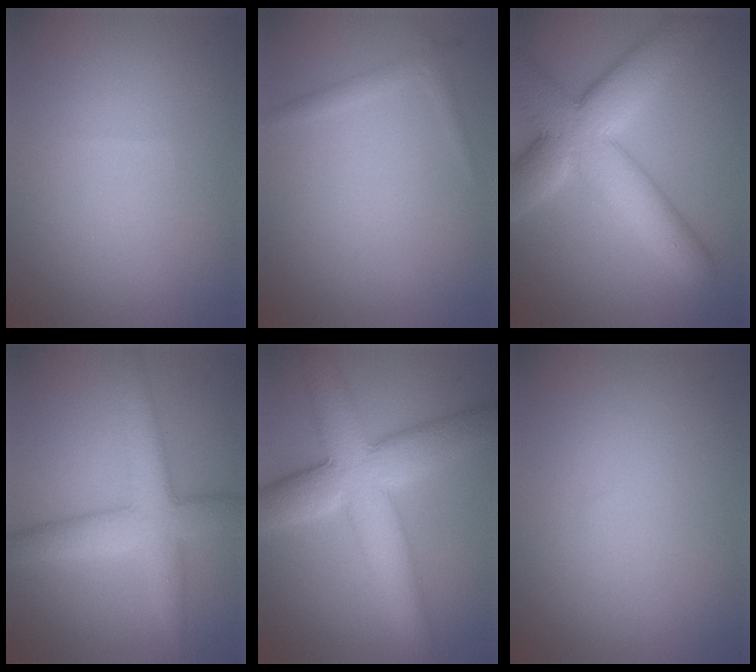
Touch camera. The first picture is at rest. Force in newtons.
{"total": 1.0, "press": 1.0, "slide": 0.0}
{"total": 10.0, "press": 9.9, "slide": 0.9}
{"total": 5.3, "press": 5.3, "slide": 0.2}
{"total": 9.5, "press": 9.5, "slide": 0.2}
{"total": 0.0}